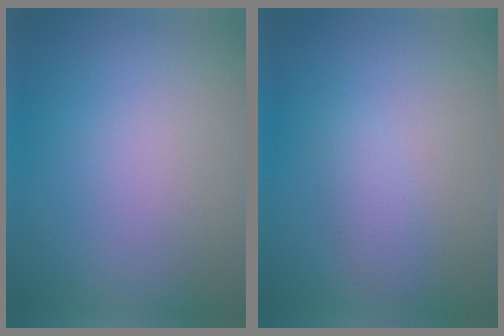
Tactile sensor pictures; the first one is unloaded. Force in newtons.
{"total": 1.5, "press": 1.5, "slide": 0.1}